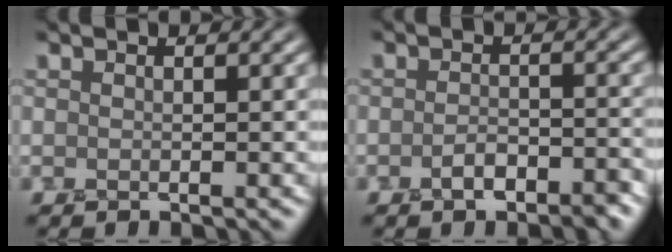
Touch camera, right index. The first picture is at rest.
{"total": 2.7, "force": [-1.8, 1.2, 1.6], "torque": [-0.024, 0.009, -0.031]}